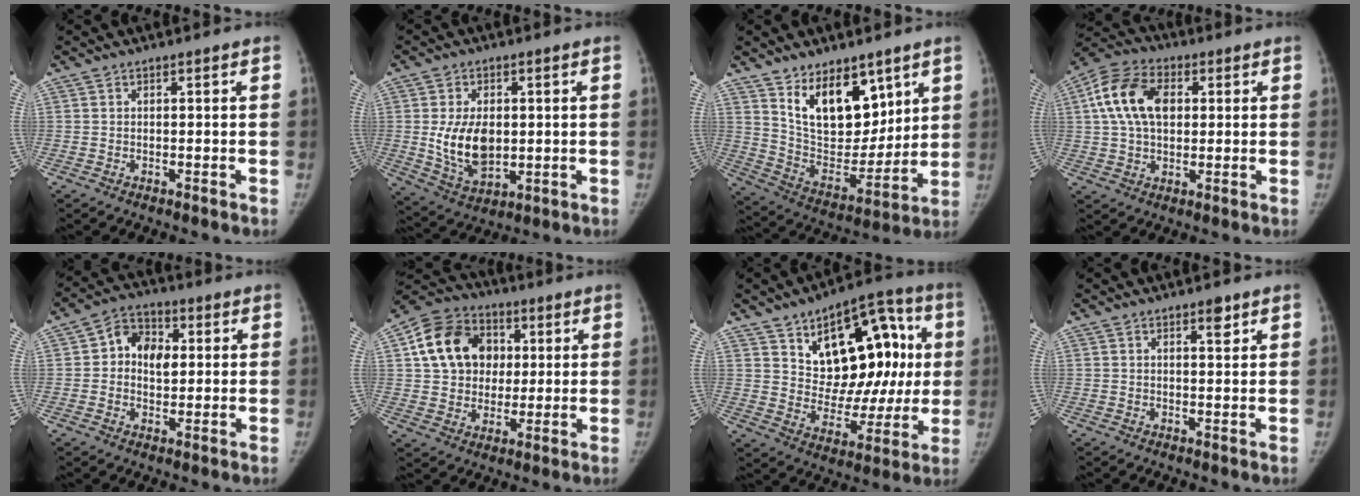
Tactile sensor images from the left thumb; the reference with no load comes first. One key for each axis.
{"total": 11.3, "fx": 0.4, "fy": 7.3, "fz": 8.7, "tx": -0.134, "ty": -0.012, "tz": 0.021}
{"total": 17.0, "fx": 9.3, "fy": 9.7, "fz": 10.4, "tx": -0.110, "ty": -0.069, "tz": 0.179}
{"total": 13.4, "fx": 2.8, "fy": 8.9, "fz": 9.7, "tx": -0.174, "ty": 0.016, "tz": 0.042}
{"total": 8.5, "fx": 1.2, "fy": 6.5, "fz": 5.4, "tx": -0.053, "ty": 0.010, "tz": 0.012}
{"total": 16.0, "fx": 3.6, "fy": 13.3, "fz": 8.2, "tx": -0.125, "ty": 0.011, "tz": 0.057}
{"total": 22.4, "fx": 6.2, "fy": 13.0, "fz": 17.1, "tx": -0.172, "ty": 0.001, "tz": 0.095}
{"total": 2.2, "fx": 1.4, "fy": 0.8, "fz": 1.5, "tx": -0.013, "ty": -0.008, "tz": 0.021}